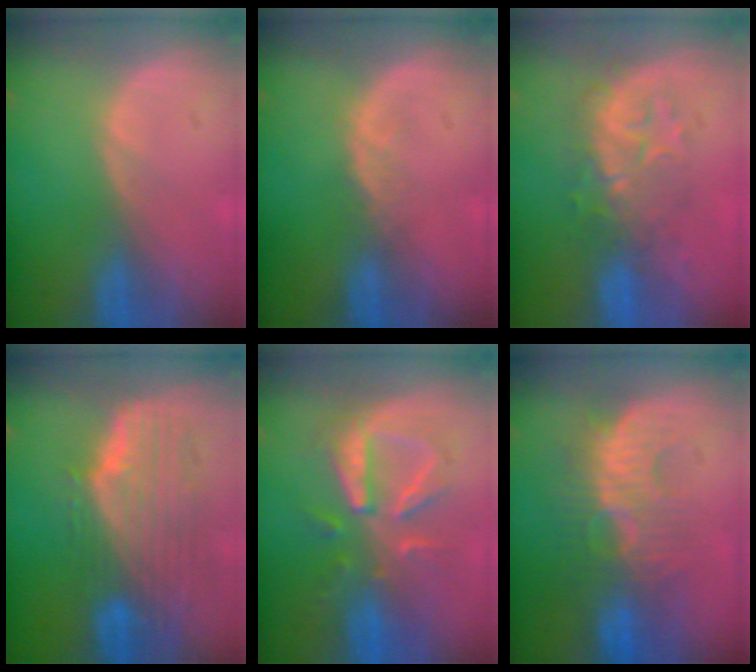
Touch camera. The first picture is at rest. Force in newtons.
{"total": 1.1, "press": 1.1, "slide": 0.2}
{"total": 7.8, "press": 7.6, "slide": 1.9}
{"total": 9.8, "press": 8.6, "slide": 4.8}
{"total": 8.5, "press": 8.3, "slide": 1.5}
{"total": 9.1, "press": 8.9, "slide": 1.7}